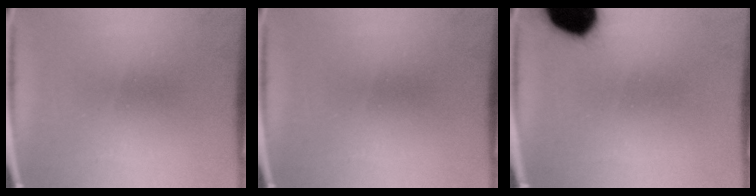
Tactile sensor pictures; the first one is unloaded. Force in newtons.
{"total": 0.0}
{"total": 18.0}